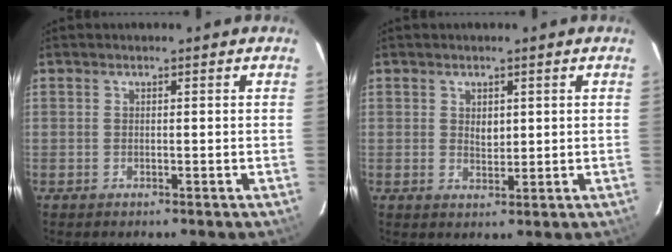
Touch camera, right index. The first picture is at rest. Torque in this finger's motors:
{"motor_torque": [-0.12, 0.07, 0.04, 0.03]}